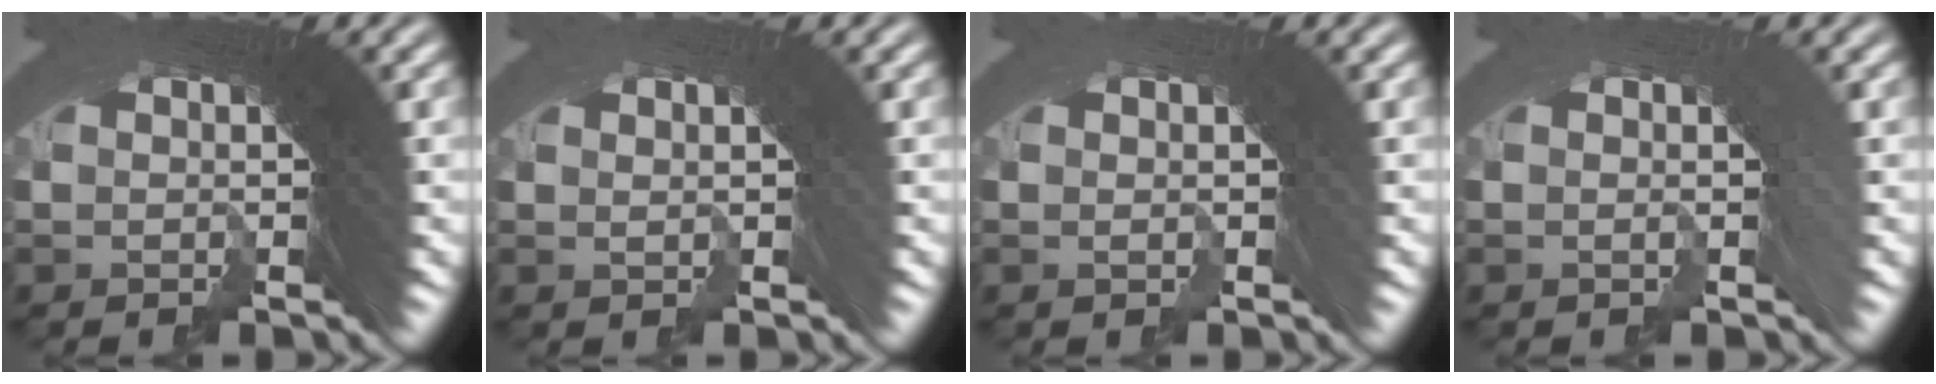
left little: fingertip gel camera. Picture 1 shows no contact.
{"total": 0.8, "force": [0.6, -0.1, 0.4], "torque": [0.007, 0.013, 0.010]}
{"total": 0.7, "force": [-0.2, 0.6, 0.4], "torque": [-0.002, 0.010, -0.008]}
{"total": 1.4, "force": [-0.4, 0.4, 1.2], "torque": [-0.012, 0.015, -0.012]}